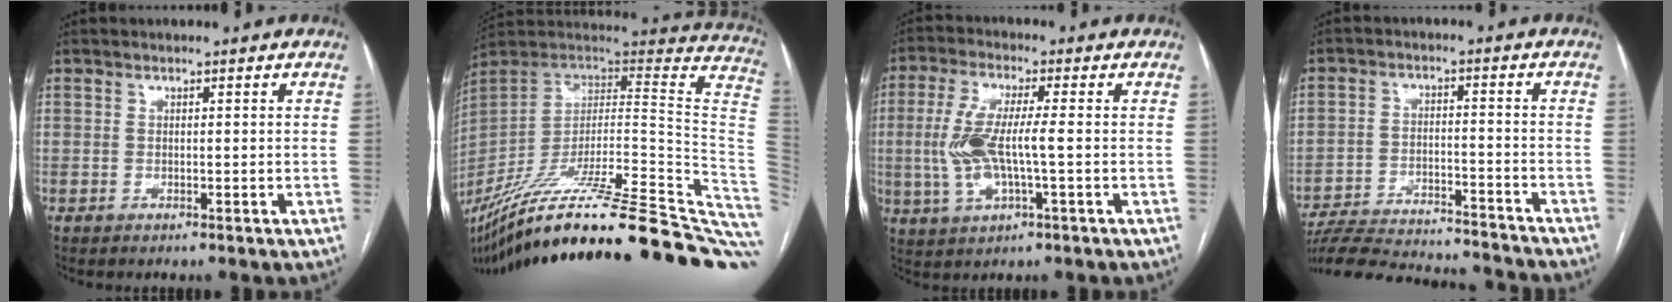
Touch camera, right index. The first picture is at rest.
{"total": 42.4, "force": [-31.5, 2.4, 28.3], "torque": [-0.307, -0.048, -0.448]}
{"total": 9.4, "force": [-0.8, 2.0, 9.1], "torque": [-0.204, 0.006, -0.012]}
{"total": 21.1, "force": [-19.8, 2.7, 6.6], "torque": [-0.127, -0.018, -0.283]}